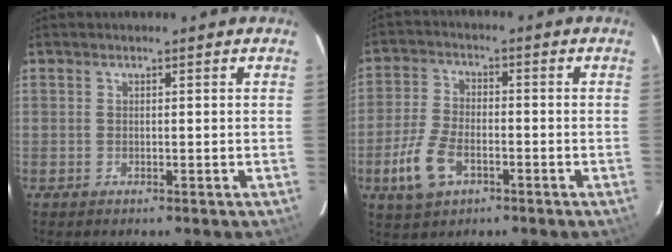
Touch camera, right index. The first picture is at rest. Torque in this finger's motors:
{"motor_torque": [0.41, -0.39, 0.47, 0.11]}